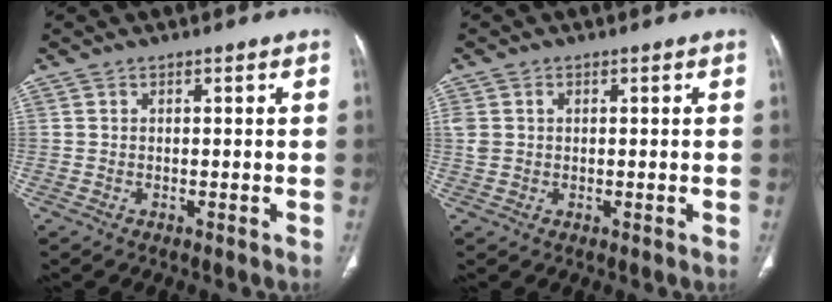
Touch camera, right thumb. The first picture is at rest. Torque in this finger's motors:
{"motor_torque": [0.82, 0.67, 0.59, 0.59, 0.01]}